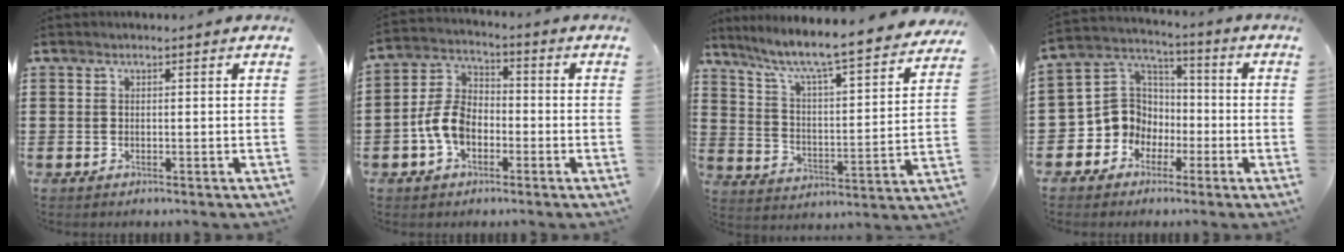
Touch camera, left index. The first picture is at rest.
{"total": 7.4, "force": [-2.7, 4.9, 4.9], "torque": [-0.129, 0.009, -0.061]}
{"total": 6.6, "force": [5.6, 0.0, 3.4], "torque": [-0.091, -0.050, 0.086]}
{"total": 8.9, "force": [-2.1, 8.4, 2.3], "torque": [-0.098, 0.003, -0.042]}